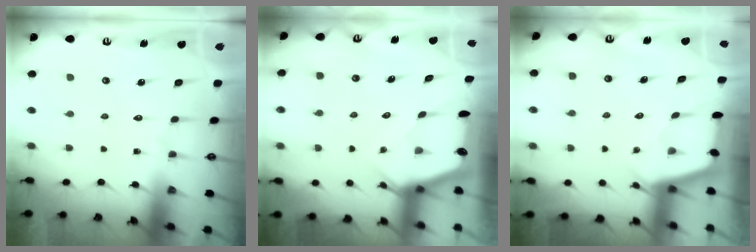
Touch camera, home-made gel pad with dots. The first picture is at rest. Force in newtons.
{"total": 2.7, "press": 2.7, "slide": 0.1}
{"total": 2.5, "press": 2.5, "slide": 0.3}